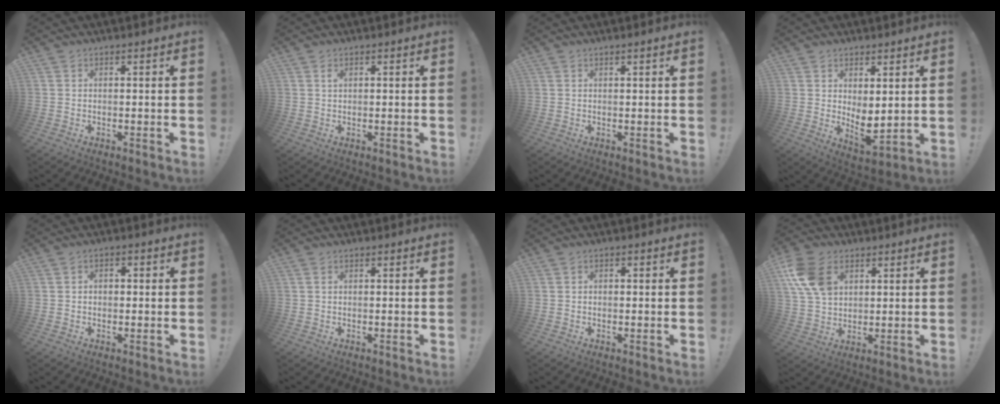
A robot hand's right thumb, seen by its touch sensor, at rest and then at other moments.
{"total": 0.8, "force": [0.4, 0.4, 0.5], "torque": [-0.004, -0.002, 0.007]}
{"total": 0.9, "force": [0.6, -0.3, 0.6], "torque": [-0.004, -0.004, 0.009]}
{"total": 5.8, "force": [2.2, 2.6, 4.7], "torque": [-0.049, -0.038, 0.049]}
{"total": 1.8, "force": [-0.8, 1.4, 0.8], "torque": [-0.004, 0.005, -0.018]}
{"total": 0.8, "force": [0.4, 0.6, 0.4], "torque": [-0.001, 0.000, 0.005]}
{"total": 0.8, "force": [-0.4, 0.6, 0.1], "torque": [0.006, 0.001, -0.010]}
{"total": 13.9, "force": [5.4, 9.8, 8.2], "torque": [-0.152, -0.013, 0.108]}